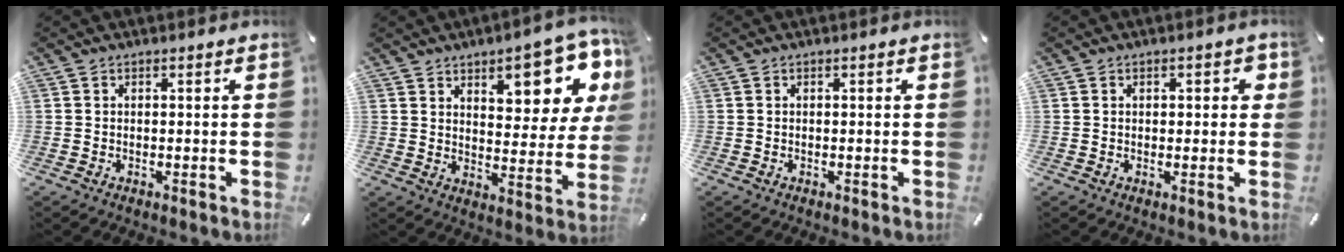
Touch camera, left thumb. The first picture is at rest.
{"total": 14.7, "force": [8.7, 6.2, 10.1], "torque": [-0.117, -0.056, 0.140]}
{"total": 0.0}
{"total": 2.1, "force": [0.2, 1.4, 1.5], "torque": [-0.015, 0.003, -0.003]}